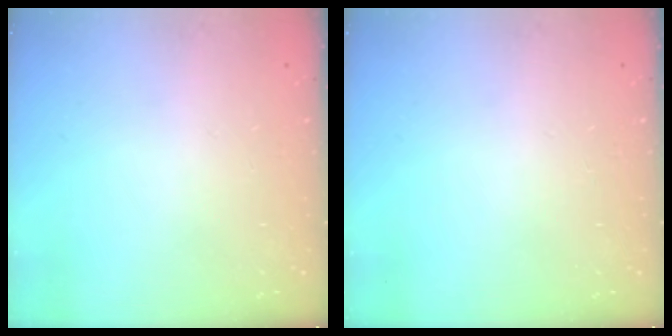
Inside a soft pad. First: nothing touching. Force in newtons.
{"total": 0.0}